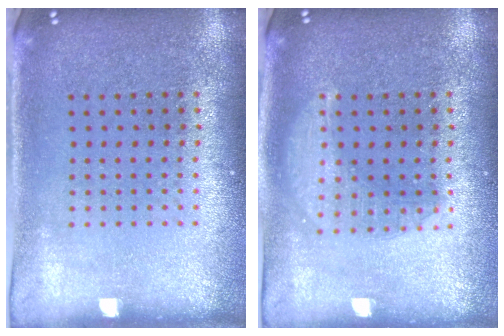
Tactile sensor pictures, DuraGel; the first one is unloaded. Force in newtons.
{"total": 2.4, "press": 2.4, "slide": 0.3}